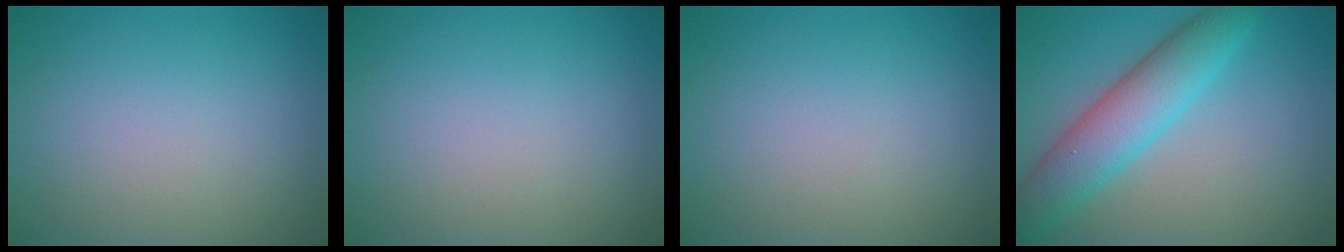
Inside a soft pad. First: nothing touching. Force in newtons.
{"total": 0.0}
{"total": 0.0}
{"total": 6.2, "press": 6.2, "slide": 0.1}